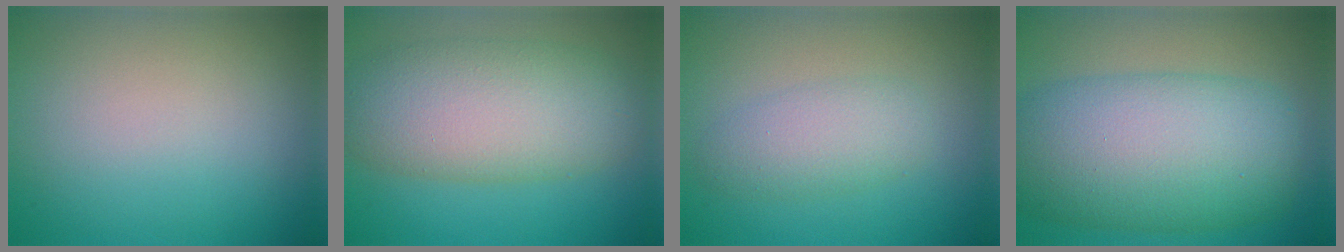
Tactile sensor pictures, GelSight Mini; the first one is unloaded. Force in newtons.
{"total": 8.5, "press": 8.5, "slide": 0.6}
{"total": 2.4, "press": 2.3, "slide": 0.1}
{"total": 11.8, "press": 11.8, "slide": 0.2}